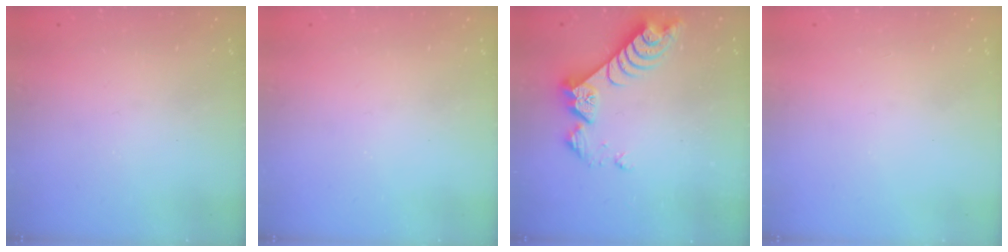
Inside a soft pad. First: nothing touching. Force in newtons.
{"total": 0.0}
{"total": 8.3, "press": 8.3, "slide": 0.7}
{"total": 0.0}